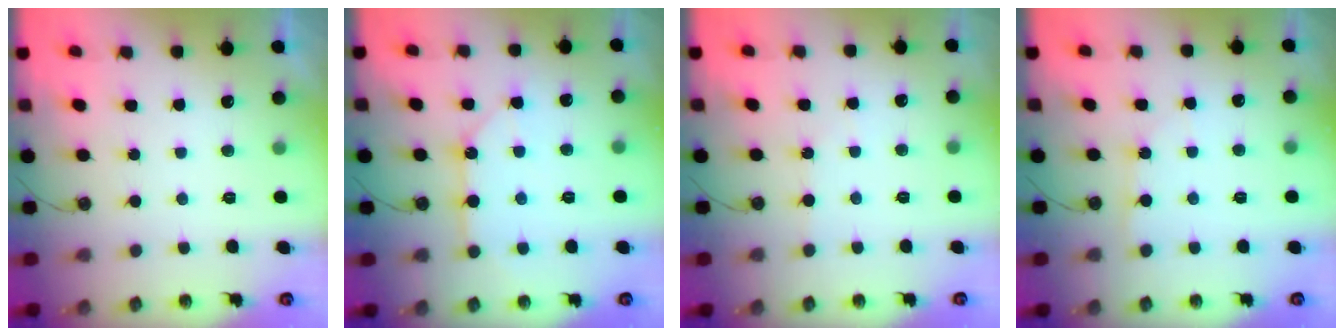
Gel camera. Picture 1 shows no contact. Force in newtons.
{"total": 10.3, "press": 10.3, "slide": 0.6}
{"total": 2.5, "press": 2.5, "slide": 0.4}
{"total": 2.8, "press": 2.8, "slide": 0.3}